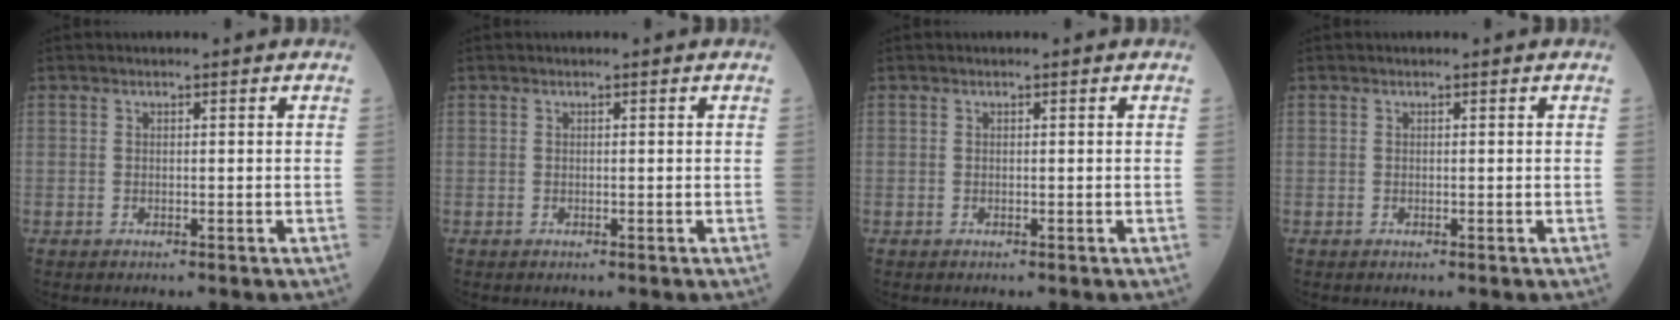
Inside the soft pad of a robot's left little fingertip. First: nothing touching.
{"total": 0.0}
{"total": 0.0}
{"total": 0.0}